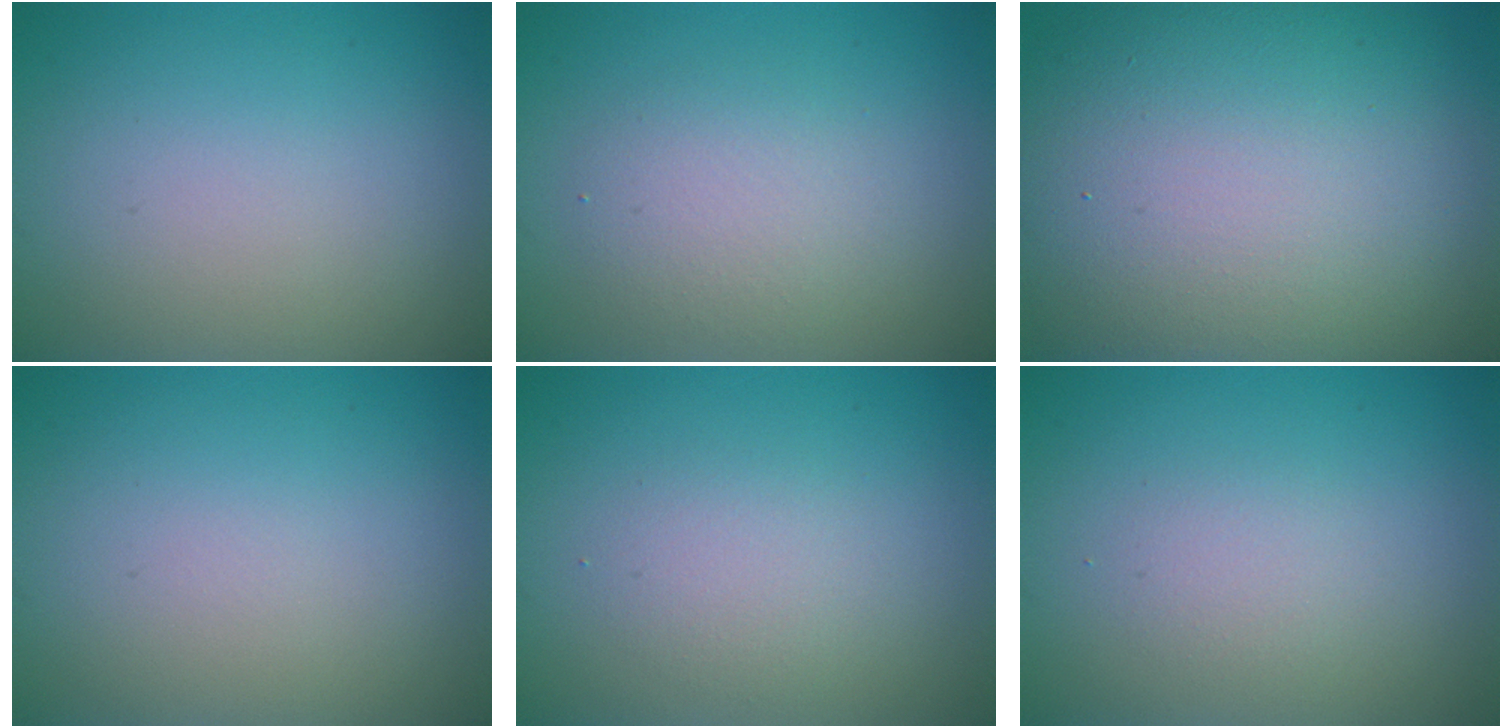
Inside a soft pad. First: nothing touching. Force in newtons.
{"total": 2.8, "press": 2.8, "slide": 0.1}
{"total": 17.3, "press": 17.3, "slide": 1.4}
{"total": 0.0}
{"total": 1.9, "press": 1.9, "slide": 0.1}
{"total": 1.5, "press": 1.4, "slide": 0.1}